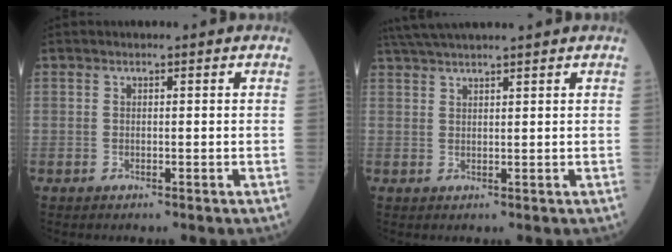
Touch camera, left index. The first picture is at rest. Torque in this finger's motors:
{"motor_torque": [0.92, -1.22, 0.23, 0.14]}